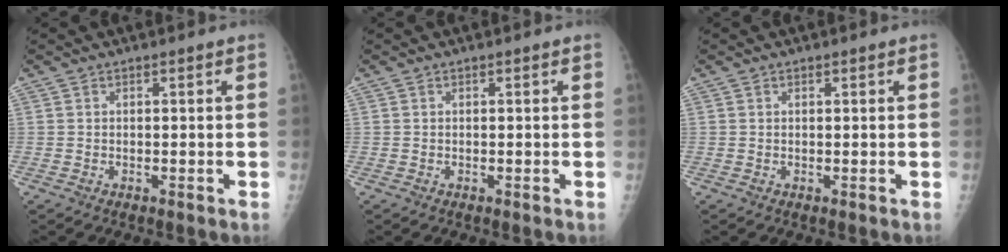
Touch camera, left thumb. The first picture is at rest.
{"total": 0.0}
{"total": 0.0}